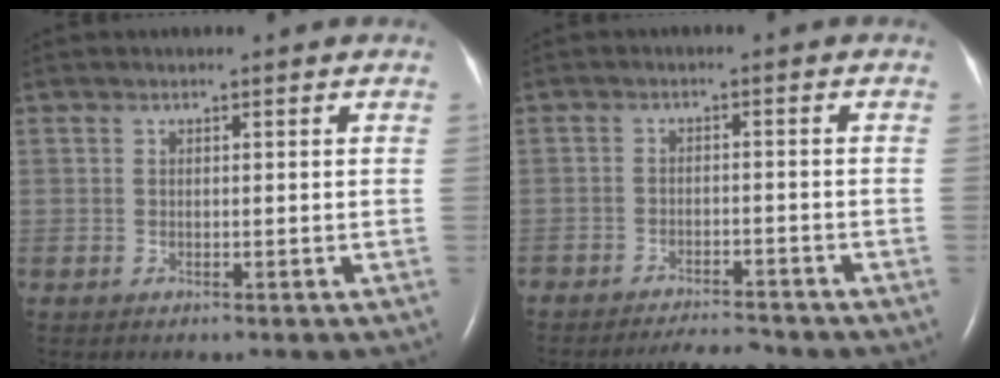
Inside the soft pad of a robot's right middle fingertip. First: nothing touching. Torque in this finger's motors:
{"motor_torque": [-0.18, -0.26, 0.03, 0.01]}